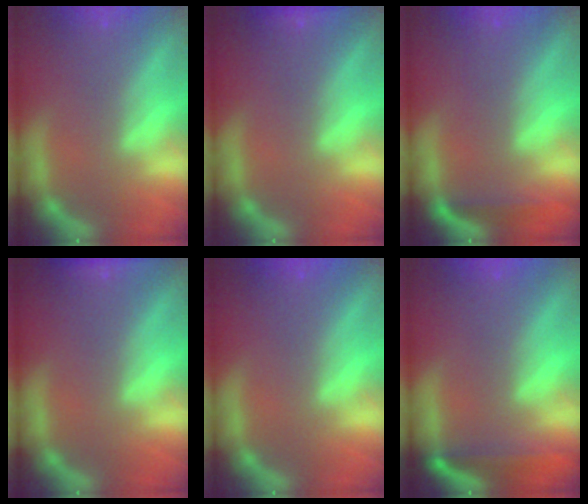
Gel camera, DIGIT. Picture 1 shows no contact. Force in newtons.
{"total": 0.9}
{"total": 2.5}
{"total": 1.9}
{"total": 0.0}
{"total": 4.5}